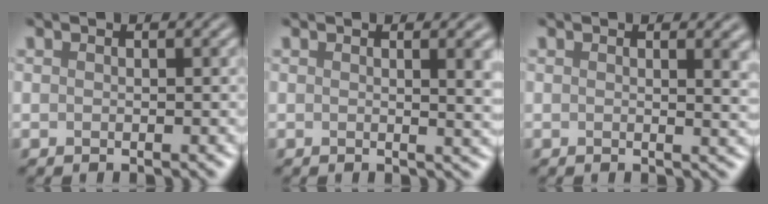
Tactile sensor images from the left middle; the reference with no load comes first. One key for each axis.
{"total": 3.1, "fx": 0.8, "fy": 1.0, "fz": 2.9, "tx": -0.027, "ty": -0.001, "tz": 0.010}
{"total": 2.6, "fx": 1.0, "fy": 1.1, "fz": 2.2, "tx": -0.018, "ty": 0.000, "tz": 0.013}